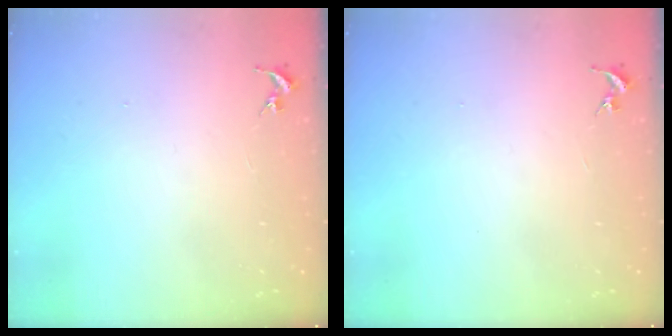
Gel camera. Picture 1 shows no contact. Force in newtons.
{"total": 0.0}